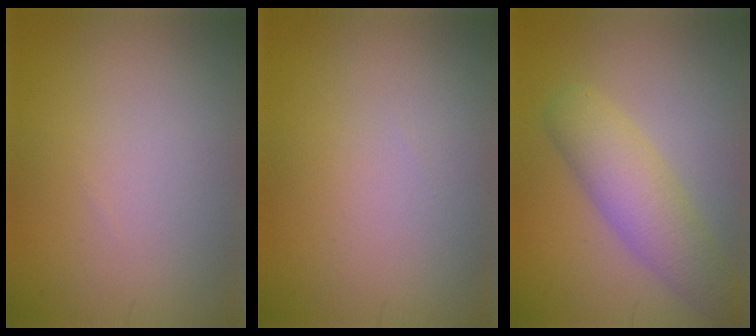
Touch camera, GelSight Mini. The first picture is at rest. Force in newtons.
{"total": 0.0}
{"total": 4.8, "press": 4.8, "slide": 0.2}